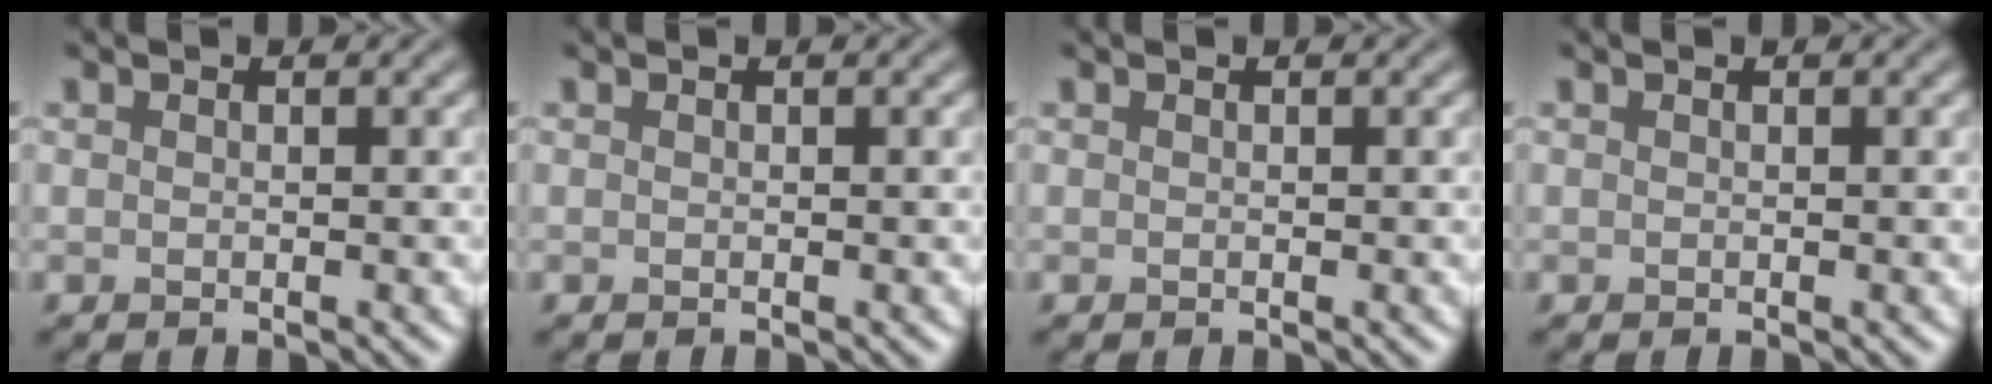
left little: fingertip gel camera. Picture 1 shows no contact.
{"total": 0.0}
{"total": 0.0}
{"total": 0.0}